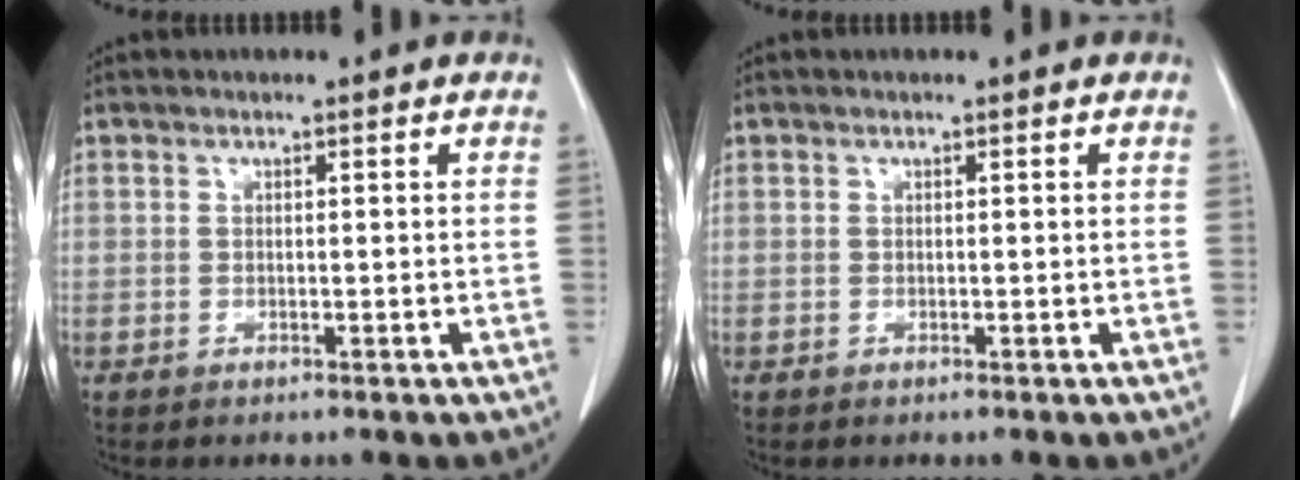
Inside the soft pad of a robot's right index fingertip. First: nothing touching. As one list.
[{"total": 0.0}]